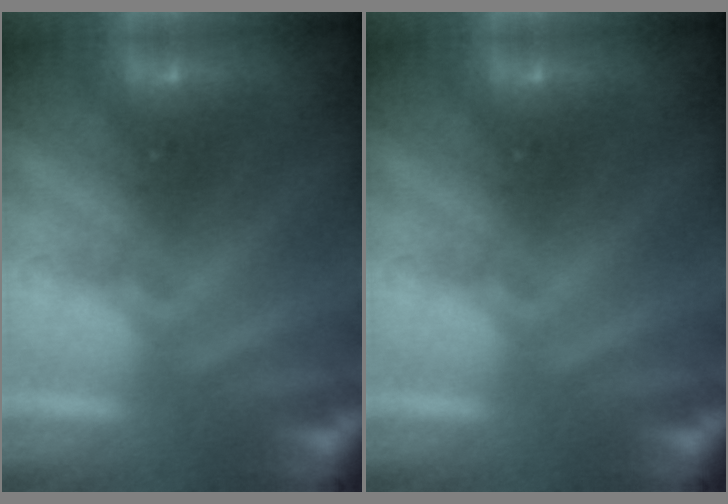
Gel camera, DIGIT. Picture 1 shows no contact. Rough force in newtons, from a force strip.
{"total": 0.0}